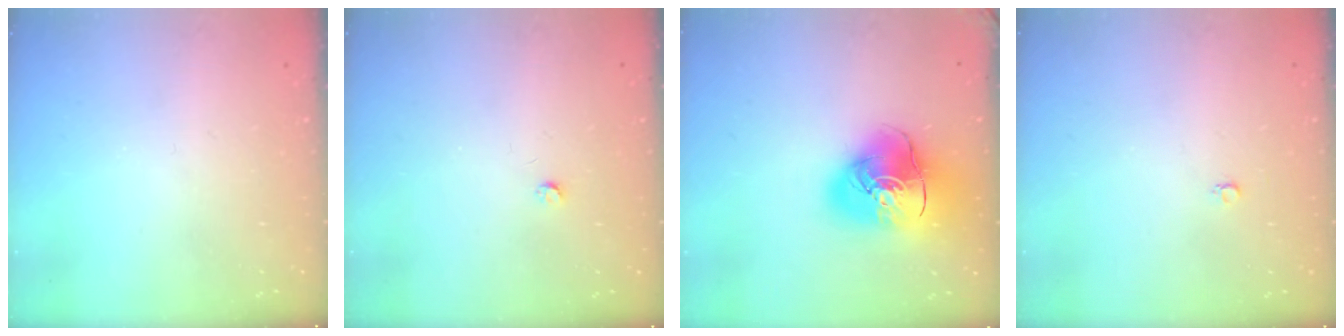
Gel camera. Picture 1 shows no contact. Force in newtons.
{"total": 2.5, "press": 2.5, "slide": 0.4}
{"total": 18.1, "press": 17.9, "slide": 2.7}
{"total": 2.6, "press": 2.6, "slide": 0.3}